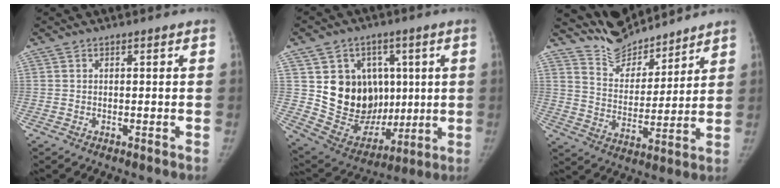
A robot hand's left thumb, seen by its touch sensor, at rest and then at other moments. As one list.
[{"total": 18.3, "force": [2.7, 15.0, 10.1], "torque": [-0.110, -0.008, 0.080]}, {"total": 11.4, "force": [10.8, 3.3, 1.1], "torque": [0.007, -0.073, 0.207]}]